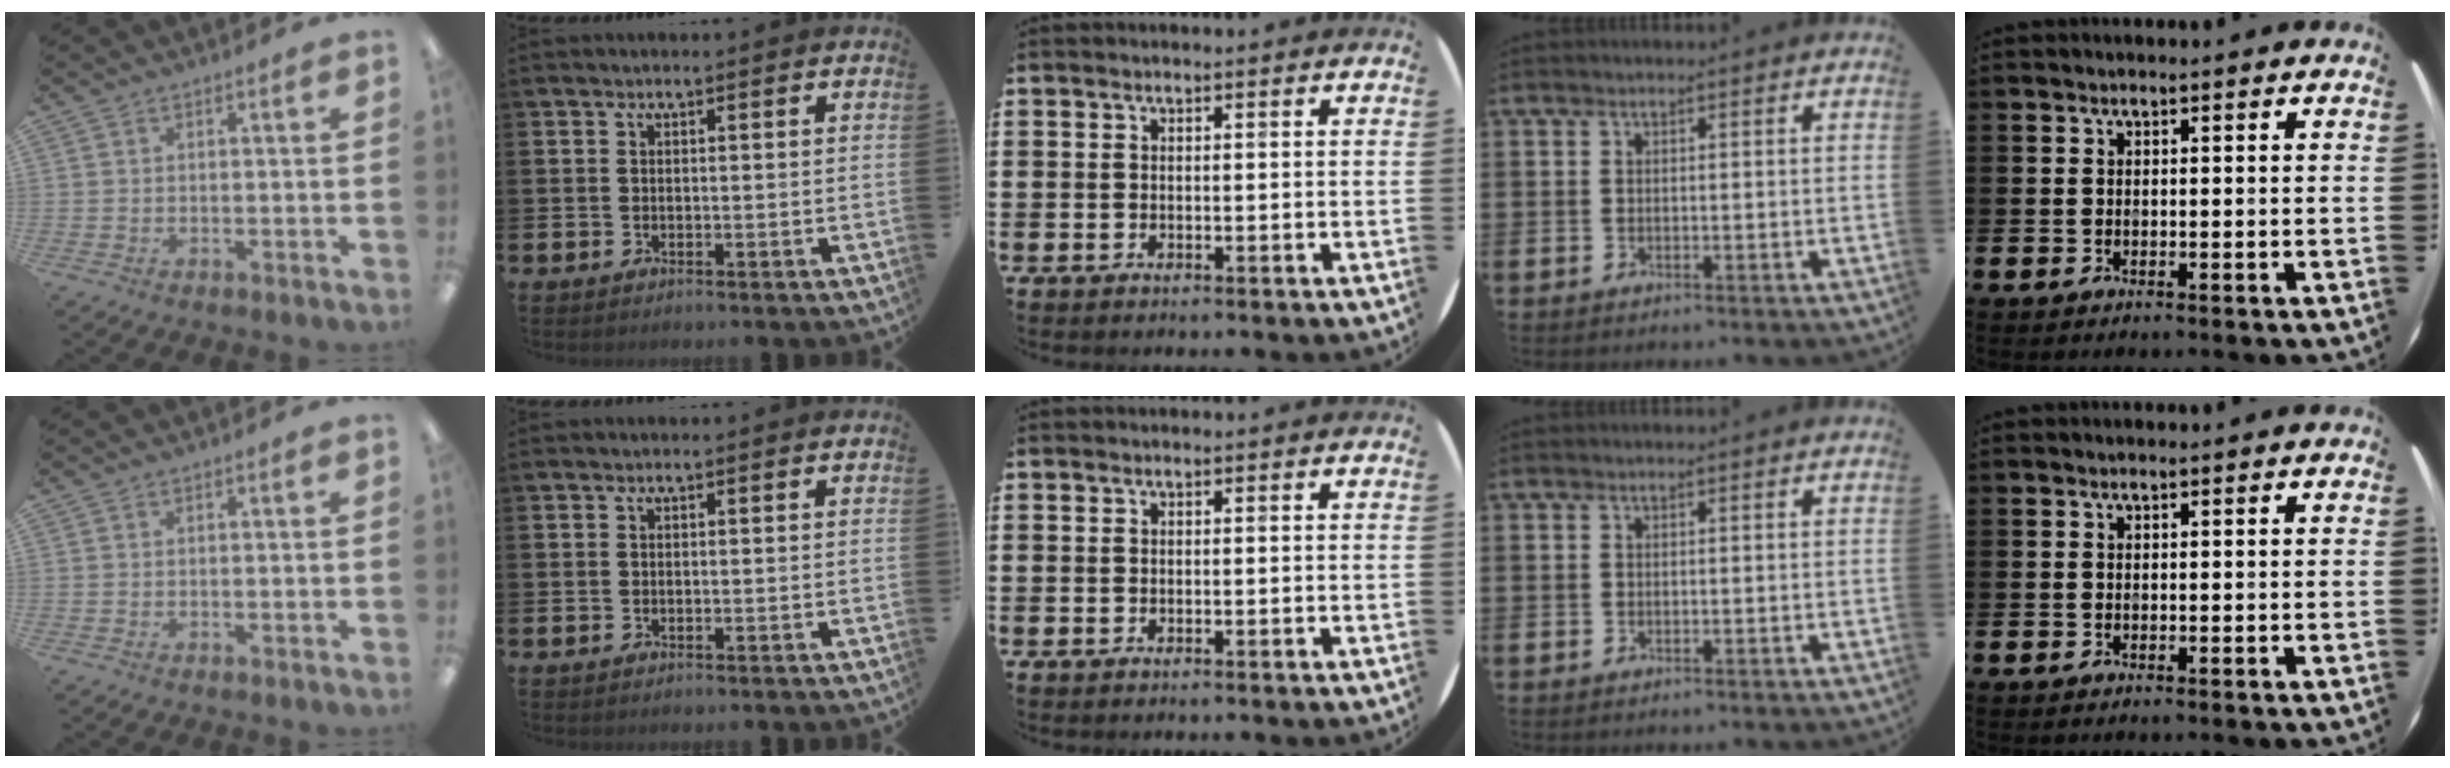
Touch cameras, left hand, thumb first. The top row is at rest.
{}